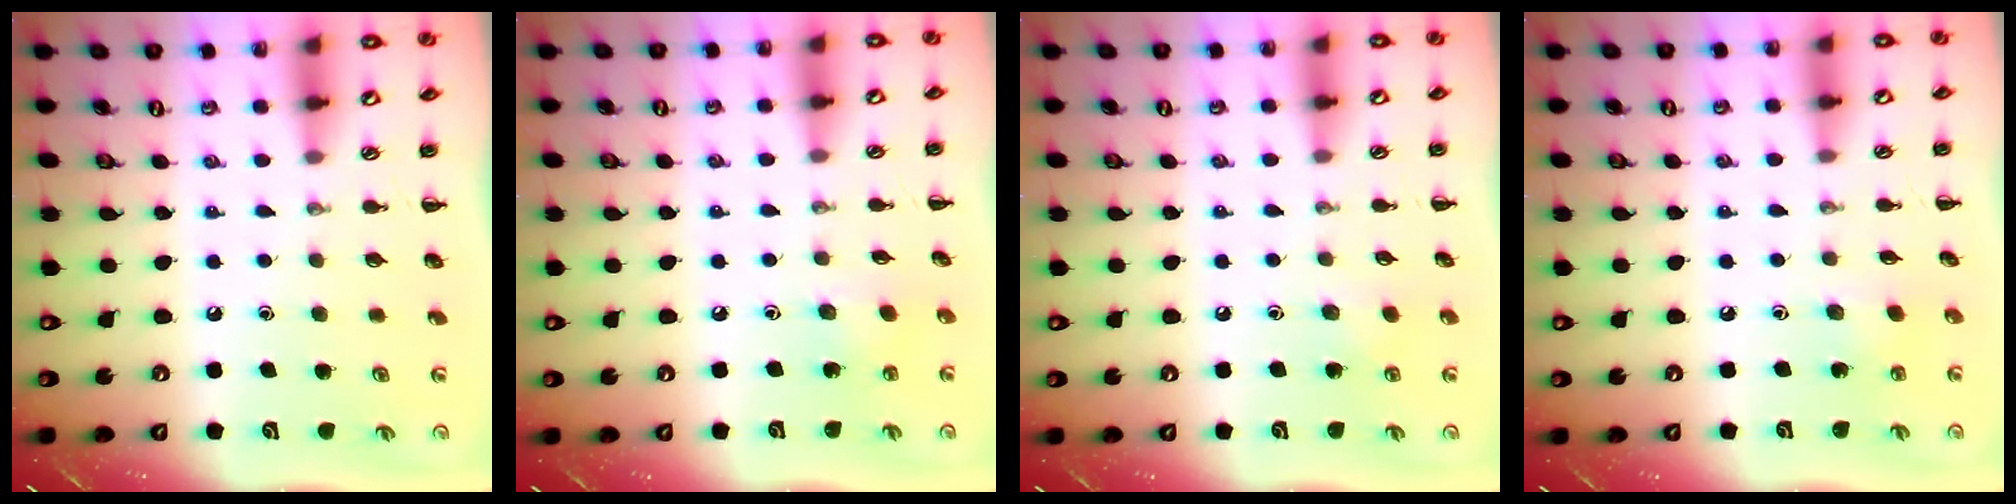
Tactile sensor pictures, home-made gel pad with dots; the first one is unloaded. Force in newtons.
{"total": 3.2, "press": 3.1, "slide": 0.9}
{"total": 6.2, "press": 5.9, "slide": 1.8}
{"total": 3.0, "press": 2.8, "slide": 1.0}